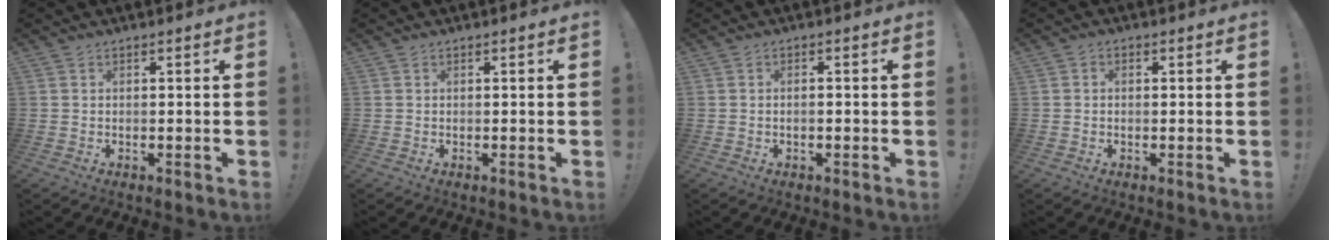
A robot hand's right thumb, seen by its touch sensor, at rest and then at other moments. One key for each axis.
{"total": 0.0}
{"total": 1.0, "fx": -0.5, "fy": 0.3, "fz": 0.9, "tx": -0.016, "ty": 0.003, "tz": -0.009}
{"total": 1.1, "fx": -0.5, "fy": 0.8, "fz": 0.5, "tx": -0.011, "ty": 0.005, "tz": -0.009}